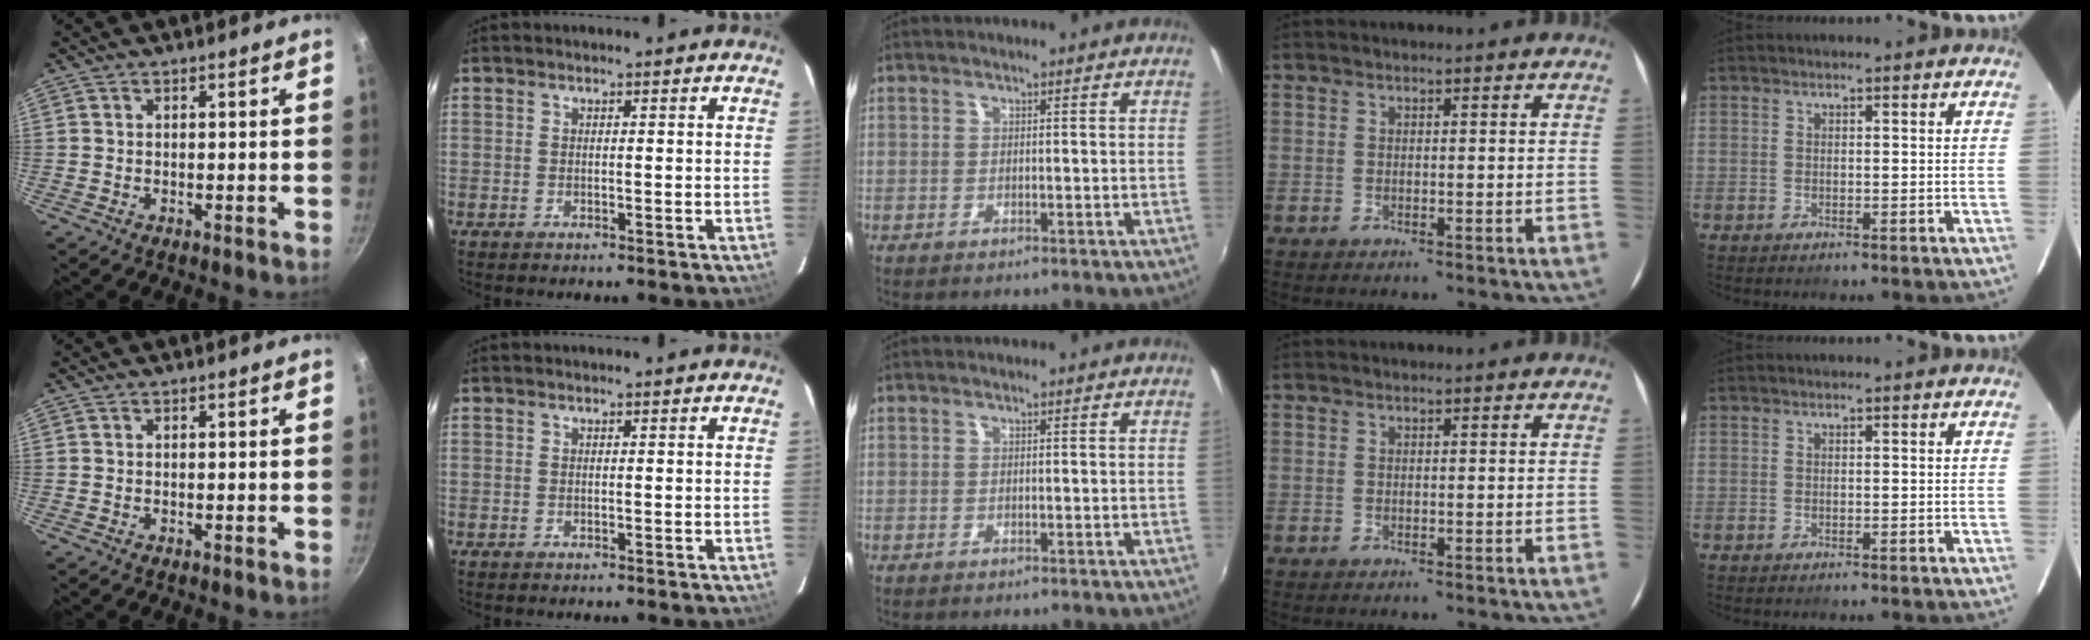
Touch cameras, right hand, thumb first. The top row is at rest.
{}